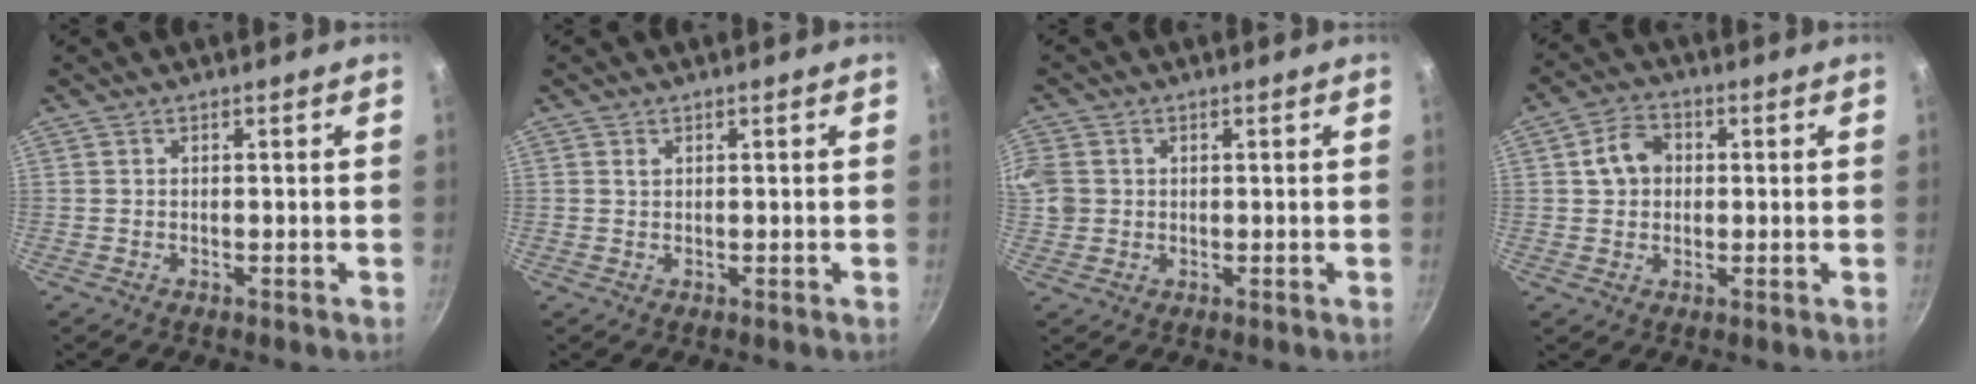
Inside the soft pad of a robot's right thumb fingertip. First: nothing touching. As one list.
[{"total": 0.6, "force": [0.4, 0.3, 0.2], "torque": [-0.003, -0.002, 0.009]}, {"total": 7.4, "force": [1.1, 6.4, 3.5], "torque": [-0.097, 0.006, 0.025]}, {"total": 6.2, "force": [0.9, 4.9, 3.7], "torque": [-0.053, 0.012, 0.012]}]